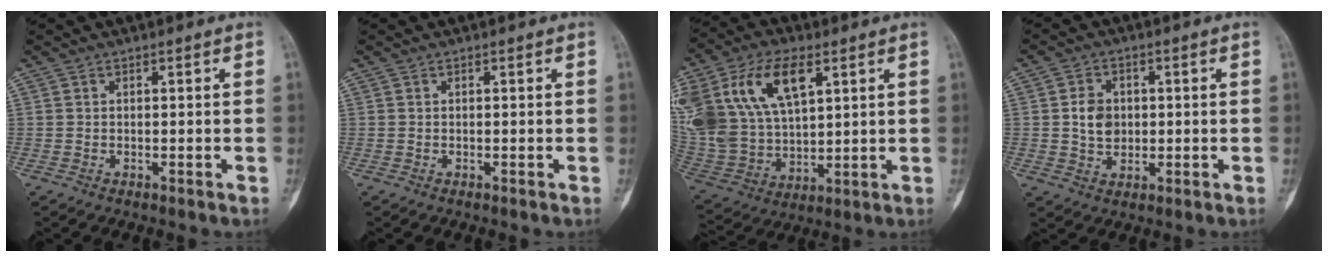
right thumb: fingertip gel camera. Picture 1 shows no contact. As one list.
[{"total": 0.0}, {"total": 23.9, "force": [9.6, 13.9, 16.9], "torque": [-0.363, 0.003, 0.191]}, {"total": 5.6, "force": [0.4, 4.5, 3.3], "torque": [-0.037, -0.001, 0.008]}]